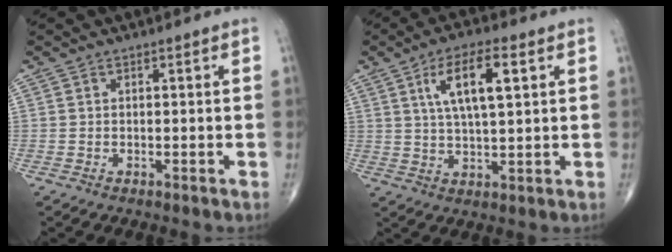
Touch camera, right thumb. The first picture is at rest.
{"total": 9.8, "force": [3.4, 3.2, 8.6], "torque": [-0.149, -0.004, 0.064]}